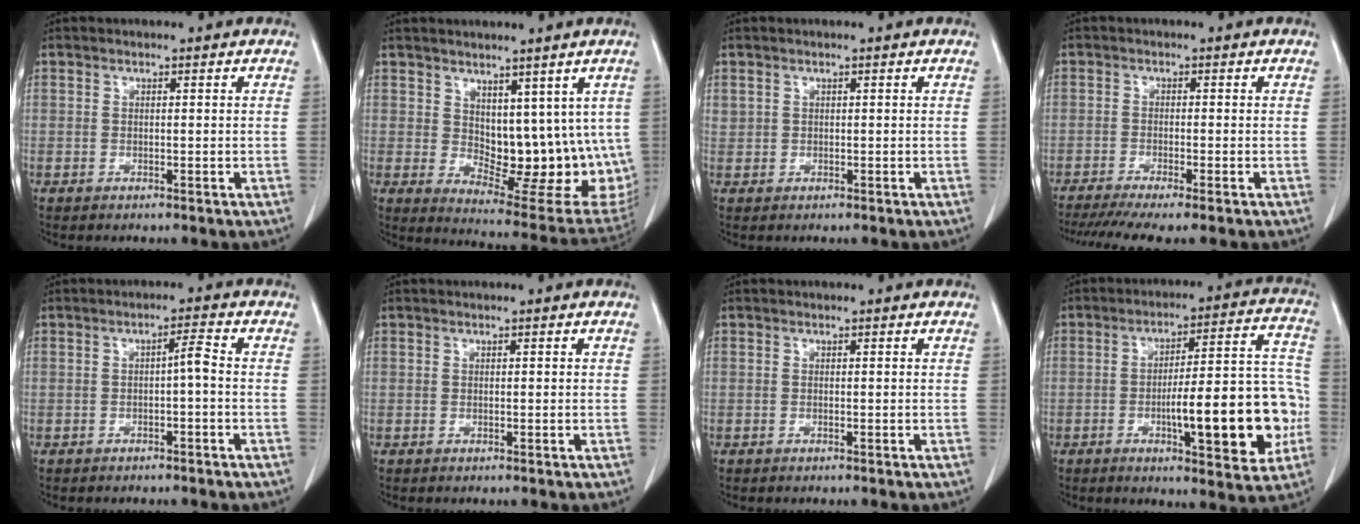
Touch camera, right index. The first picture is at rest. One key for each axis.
{"total": 14.2, "fx": 2.9, "fy": 7.3, "fz": 11.8, "tx": -0.145, "ty": -0.016, "tz": 0.065}
{"total": 1.0, "fx": 0.6, "fy": 0.8, "fz": 0.1, "tx": 0.010, "ty": 0.006, "tz": 0.010}
{"total": 7.8, "fx": -6.2, "fy": 0.3, "fz": 4.8, "tx": -0.071, "ty": -0.012, "tz": -0.098}
{"total": 2.2, "fx": -0.4, "fy": 0.1, "fz": 2.2, "tx": -0.032, "ty": 0.004, "tz": -0.008}
{"total": 0.0}
{"total": 0.0}
{"total": 17.9, "fx": -4.1, "fy": 3.8, "fz": 17.0, "tx": -0.216, "ty": 0.028, "tz": -0.050}